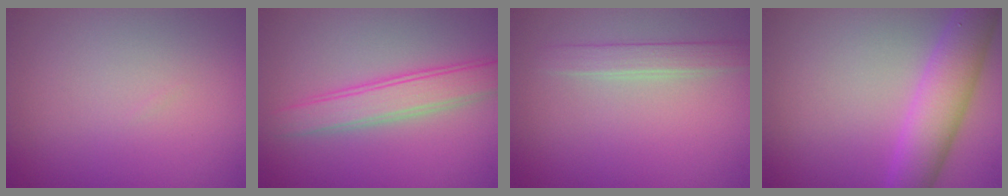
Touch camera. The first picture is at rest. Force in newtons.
{"total": 3.6, "press": 3.6, "slide": 0.1}
{"total": 2.0, "press": 2.0, "slide": 0.2}
{"total": 5.2, "press": 5.2, "slide": 0.0}